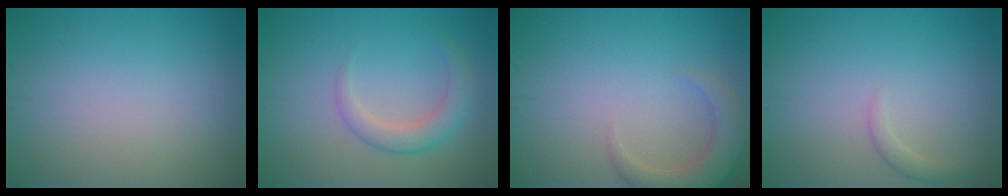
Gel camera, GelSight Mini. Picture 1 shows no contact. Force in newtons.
{"total": 2.8, "press": 2.8, "slide": 0.2}
{"total": 4.0, "press": 4.0, "slide": 0.7}
{"total": 1.2, "press": 1.2, "slide": 0.1}